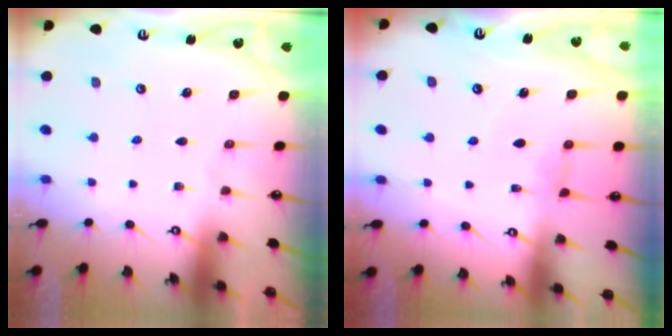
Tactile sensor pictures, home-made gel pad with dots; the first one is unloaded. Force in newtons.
{"total": 0.6, "press": 0.4, "slide": 0.5}